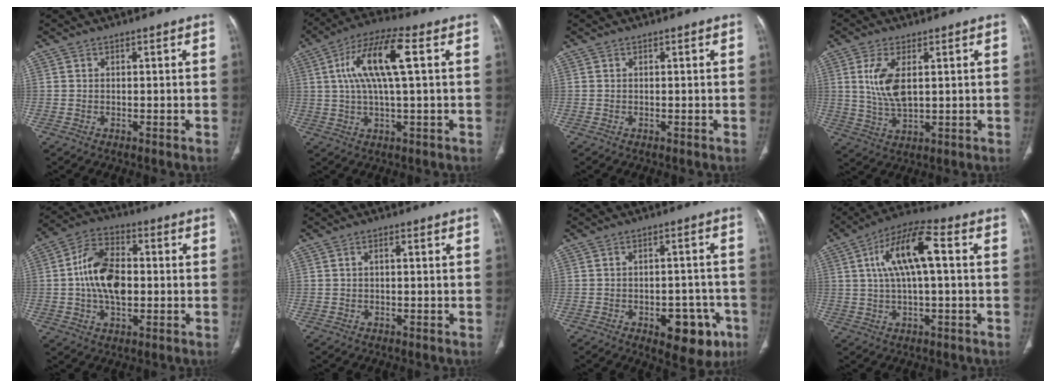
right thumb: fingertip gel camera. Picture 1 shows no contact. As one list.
[{"total": 12.8, "force": [2.9, 3.2, 12.0], "torque": [-0.251, 0.023, 0.048]}, {"total": 0.0}, {"total": 7.8, "force": [1.9, 3.5, 6.7], "torque": [-0.145, -0.012, 0.046]}, {"total": 12.6, "force": [-0.1, 7.5, 10.1], "torque": [-0.177, 0.018, -0.006]}, {"total": 1.0, "force": [0.1, 0.4, 0.9], "torque": [-0.020, 0.004, 0.001]}, {"total": 11.3, "force": [-5.1, 6.0, 8.1], "torque": [-0.066, 0.028, -0.055]}, {"total": 12.5, "force": [2.3, 4.2, 11.6], "torque": [-0.227, 0.031, 0.034]}]